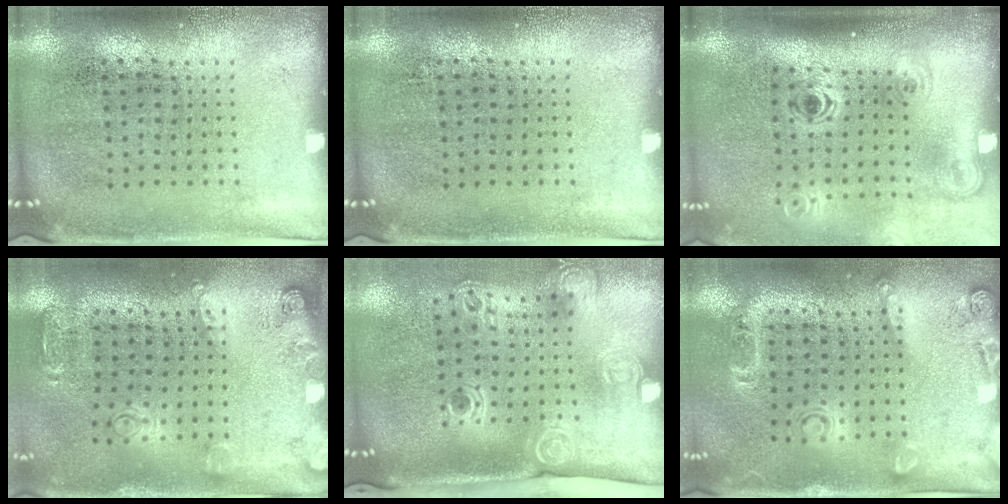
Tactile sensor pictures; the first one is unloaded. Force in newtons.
{"total": 0.0}
{"total": 2.1, "press": 1.4, "slide": 1.5}
{"total": 1.7, "press": 1.4, "slide": 1.0}
{"total": 2.4, "press": 1.7, "slide": 1.7}
{"total": 1.6, "press": 1.2, "slide": 1.1}